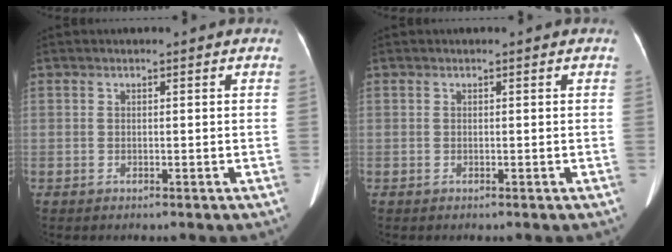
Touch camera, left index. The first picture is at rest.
{"total": 0.0}